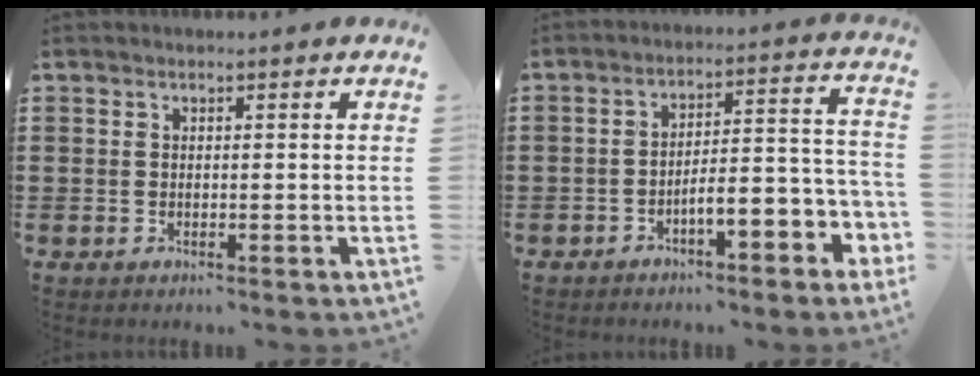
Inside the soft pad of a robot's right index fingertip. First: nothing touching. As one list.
[{"total": 5.4, "force": [-3.2, 1.2, 4.2], "torque": [-0.068, -0.017, -0.065]}]